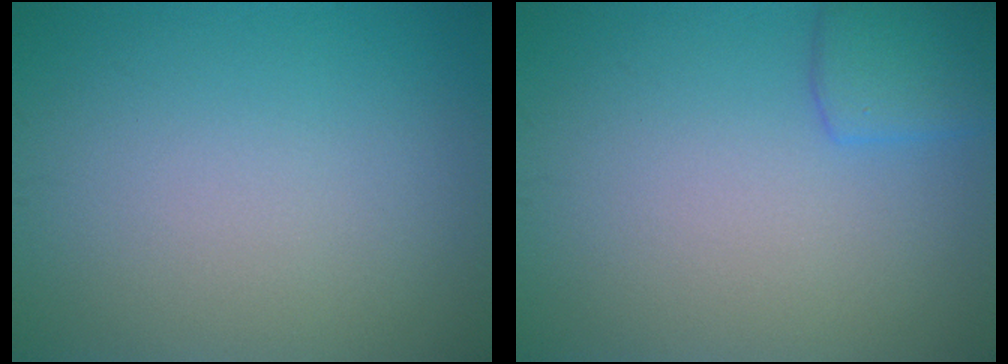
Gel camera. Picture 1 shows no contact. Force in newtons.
{"total": 2.6, "press": 2.6, "slide": 0.1}